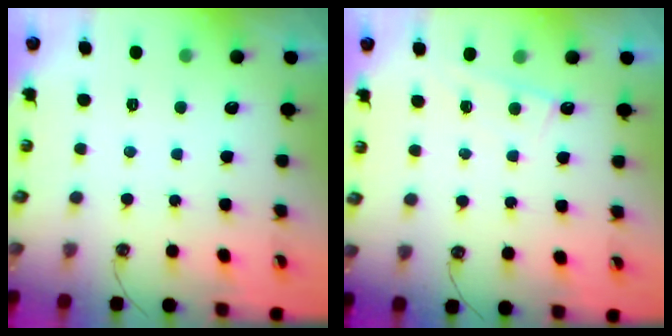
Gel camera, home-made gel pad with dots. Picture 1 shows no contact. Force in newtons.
{"total": 2.2, "press": 2.2, "slide": 0.2}